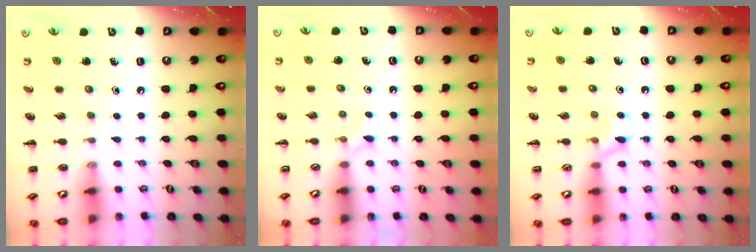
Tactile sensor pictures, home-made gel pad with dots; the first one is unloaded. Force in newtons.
{"total": 2.3, "press": 2.2, "slide": 0.8}
{"total": 4.9, "press": 4.6, "slide": 1.7}